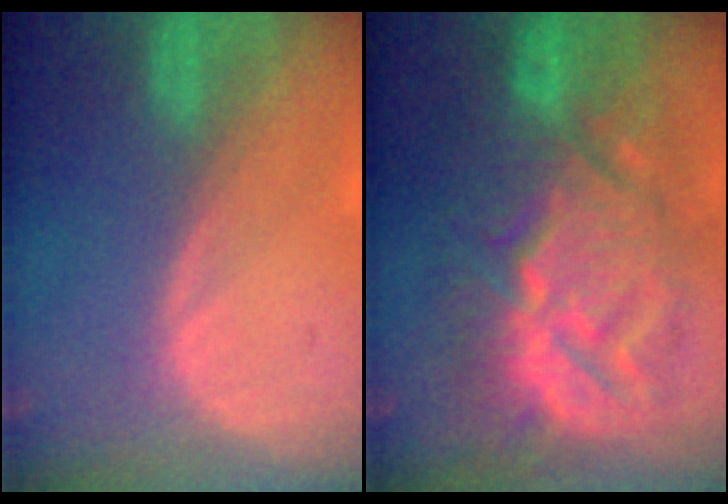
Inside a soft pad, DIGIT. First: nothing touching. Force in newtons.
{"total": 13.4, "press": 13.4, "slide": 1.5}